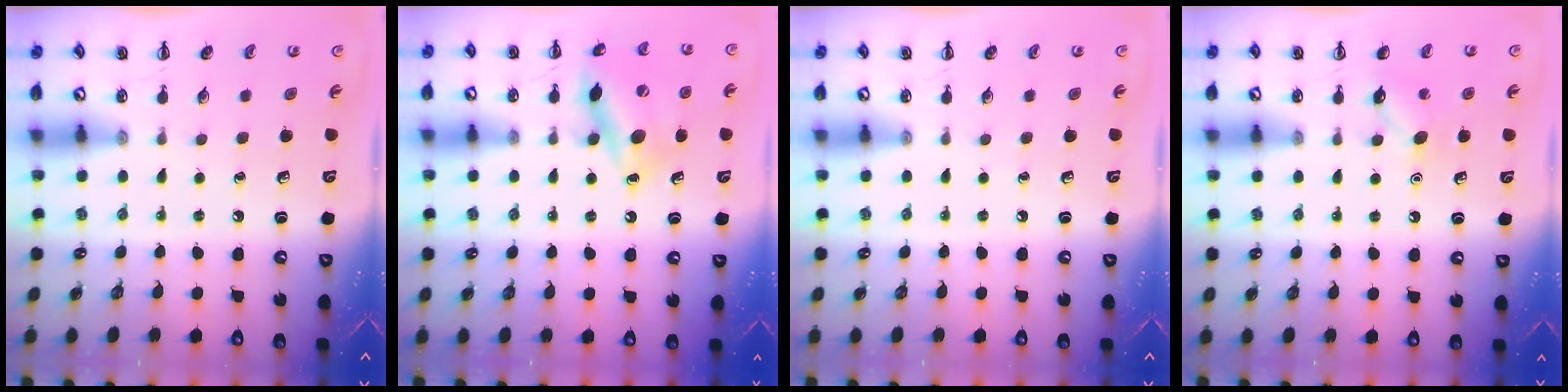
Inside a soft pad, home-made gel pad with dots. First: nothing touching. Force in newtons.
{"total": 14.8, "press": 14.5, "slide": 2.7}
{"total": 0.0}
{"total": 7.2, "press": 6.9, "slide": 1.8}